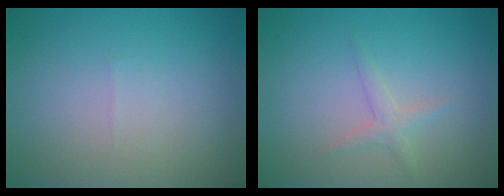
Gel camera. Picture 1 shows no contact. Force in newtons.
{"total": 1.3, "press": 1.3, "slide": 0.0}